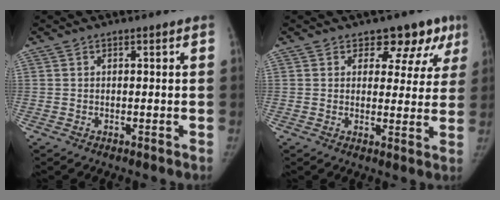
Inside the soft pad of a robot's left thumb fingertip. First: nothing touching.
{"total": 9.1, "force": [5.7, 5.9, 3.8], "torque": [0.005, -0.022, 0.055]}